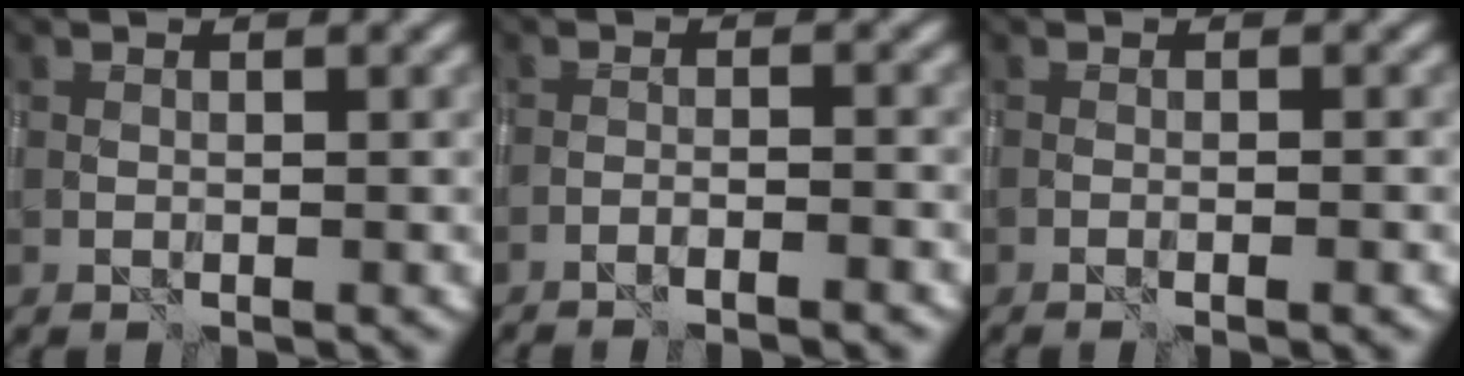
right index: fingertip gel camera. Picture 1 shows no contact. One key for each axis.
{"total": 2.7, "fx": -2.3, "fy": 0.3, "fz": 1.4, "tx": -0.020, "ty": 0.008, "tz": -0.043}
{"total": 1.5, "fx": -0.7, "fy": 0.3, "fz": 1.3, "tx": -0.018, "ty": 0.003, "tz": -0.017}